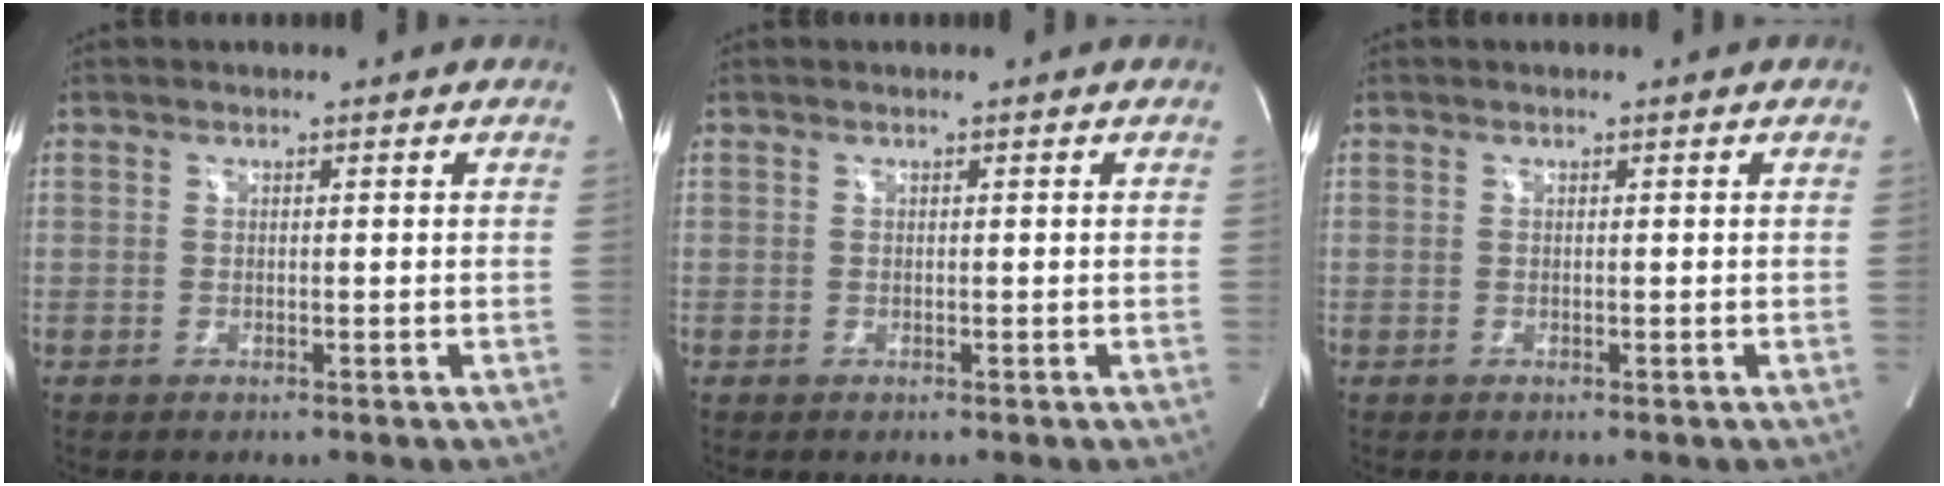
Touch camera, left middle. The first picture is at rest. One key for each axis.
{"total": 0.0}
{"total": 0.0}